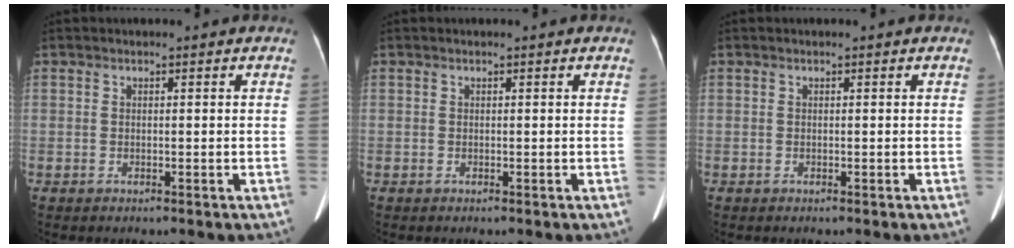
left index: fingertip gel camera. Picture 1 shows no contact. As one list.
[{"total": 0.0}, {"total": 0.0}]